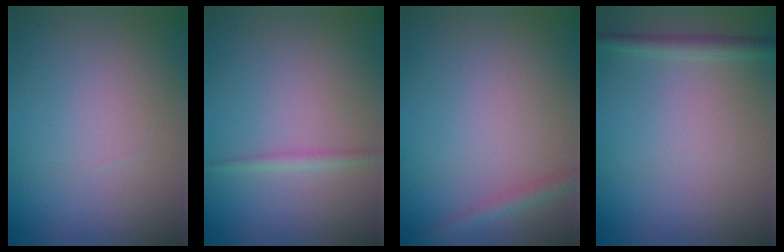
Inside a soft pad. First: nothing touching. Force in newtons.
{"total": 1.0, "press": 1.0, "slide": 0.1}
{"total": 1.3, "press": 1.3, "slide": 0.1}
{"total": 1.7, "press": 1.7, "slide": 0.1}